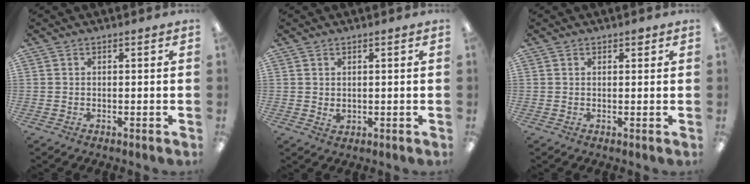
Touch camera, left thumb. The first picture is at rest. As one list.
[{"total": 1.4, "force": [0.7, 0.8, 1.0], "torque": [-0.012, -0.002, 0.010]}, {"total": 1.3, "force": [0.9, 0.7, 0.6], "torque": [-0.005, -0.002, 0.014]}]